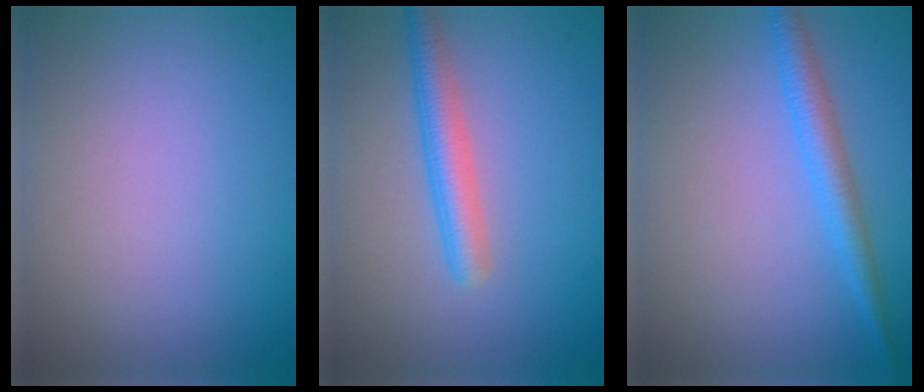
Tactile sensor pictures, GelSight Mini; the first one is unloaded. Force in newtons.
{"total": 3.0, "press": 3.0, "slide": 0.1}
{"total": 2.8, "press": 2.8, "slide": 0.2}